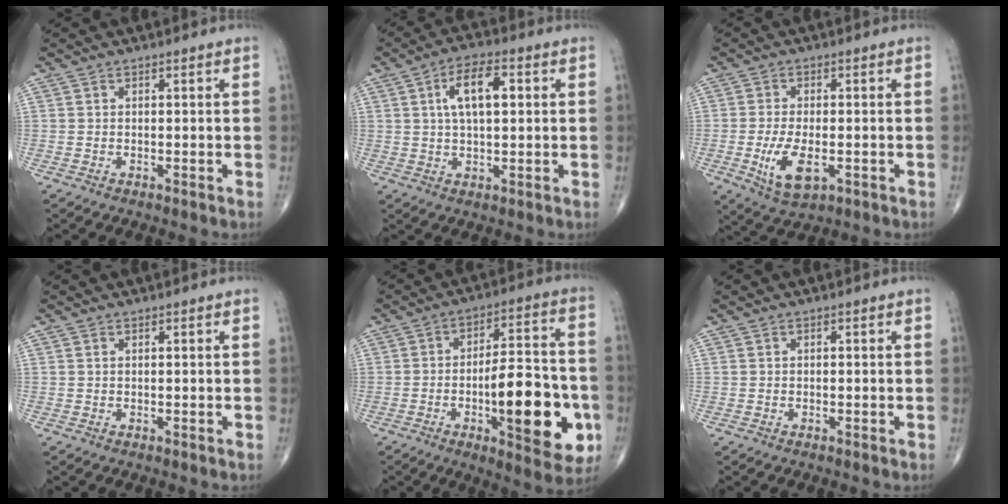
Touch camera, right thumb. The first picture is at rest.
{"total": 8.5, "force": [2.0, 3.8, 7.4], "torque": [-0.123, 0.009, 0.030]}
{"total": 8.0, "force": [-2.1, 3.7, 6.7], "torque": [-0.130, -0.009, -0.030]}
{"total": 0.0}
{"total": 20.1, "force": [-5.4, 7.1, 18.0], "torque": [-0.229, 0.022, -0.067]}
{"total": 0.0}